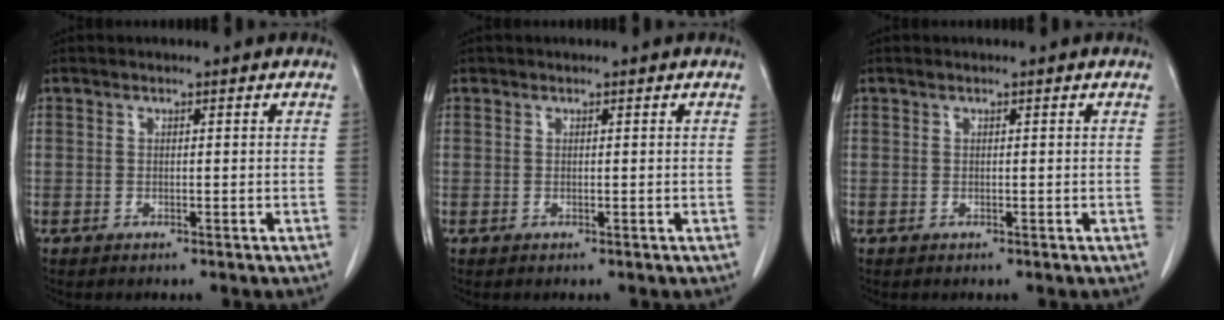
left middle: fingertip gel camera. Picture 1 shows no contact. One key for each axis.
{"total": 0.0}
{"total": 0.0}